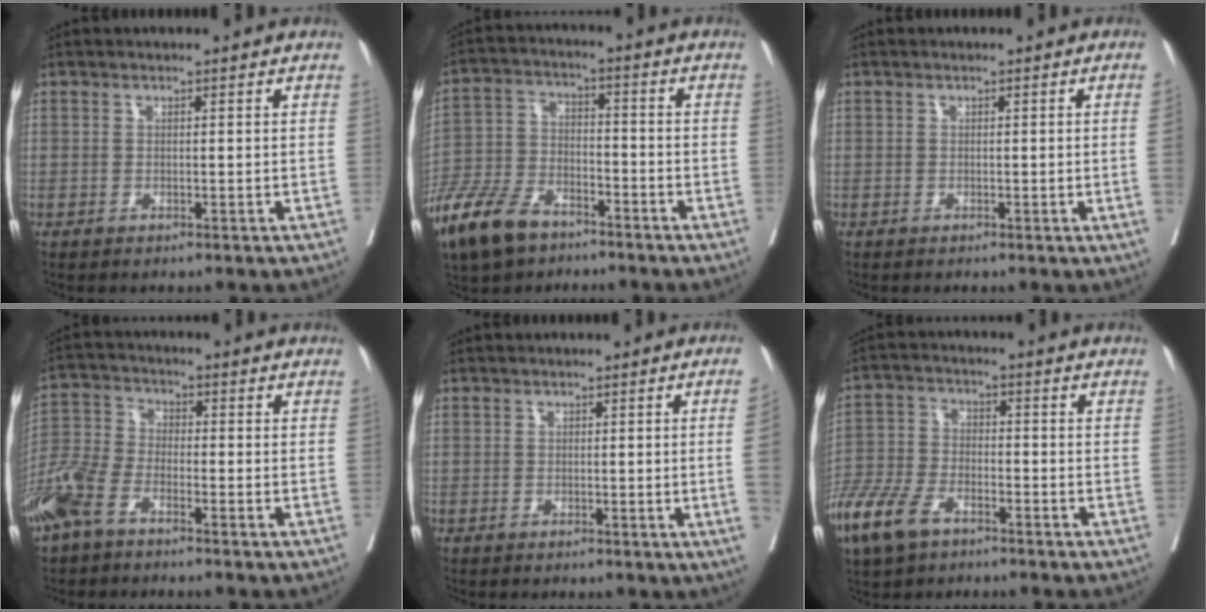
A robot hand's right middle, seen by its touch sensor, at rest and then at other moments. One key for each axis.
{"total": 12.1, "fx": -8.5, "fy": 5.6, "fz": 6.5, "tx": -0.141, "ty": -0.018, "tz": -0.164}
{"total": 2.1, "fx": -0.2, "fy": -0.9, "fz": 1.8, "tx": -0.029, "ty": -0.004, "tz": 0.001}
{"total": 7.9, "fx": -5.3, "fy": 3.5, "fz": 4.7, "tx": -0.125, "ty": -0.008, "tz": -0.115}
{"total": 4.9, "fx": -0.5, "fy": -1.9, "fz": 4.5, "tx": -0.062, "ty": -0.013, "tz": -0.004}
{"total": 9.6, "fx": -6.3, "fy": 4.3, "fz": 5.8, "tx": -0.139, "ty": -0.014, "tz": -0.125}